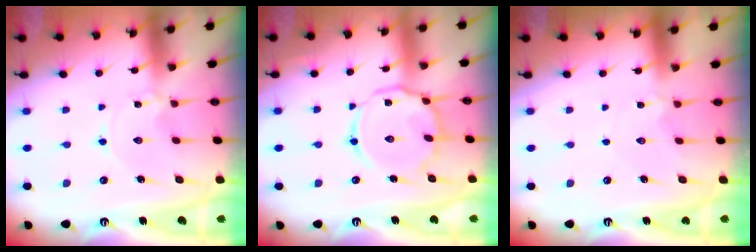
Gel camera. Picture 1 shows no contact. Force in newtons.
{"total": 11.2, "press": 11.2, "slide": 0.7}
{"total": 2.7, "press": 2.7, "slide": 0.5}